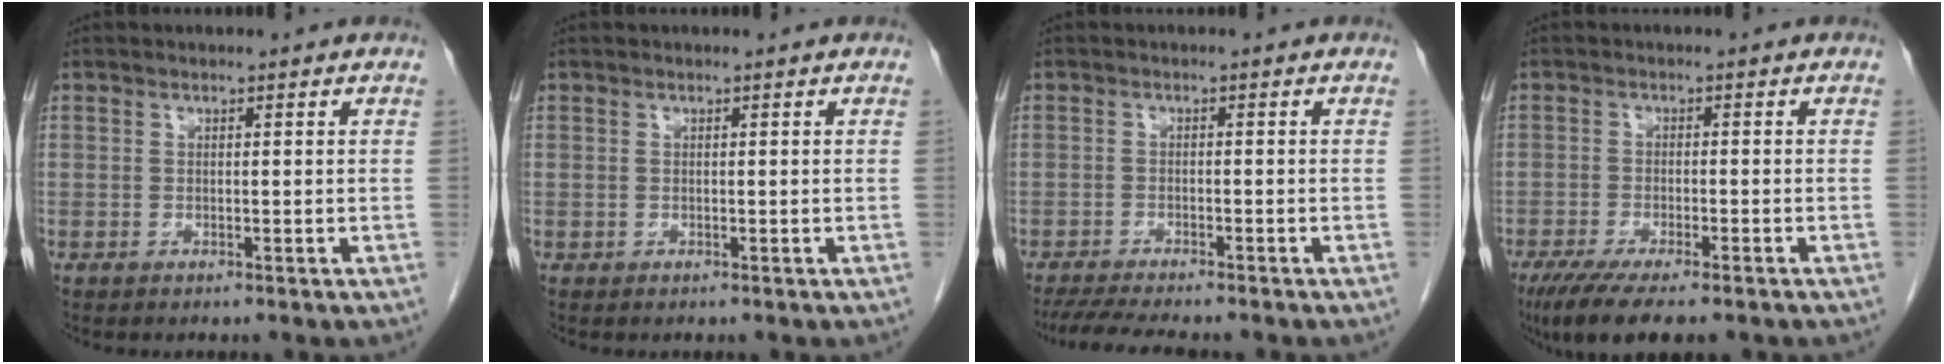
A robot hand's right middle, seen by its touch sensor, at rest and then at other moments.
{"total": 0.0}
{"total": 8.8, "force": [-7.7, 1.0, 4.2], "torque": [-0.063, -0.014, -0.118]}
{"total": 10.1, "force": [-7.5, 2.1, 6.3], "torque": [-0.093, -0.018, -0.115]}